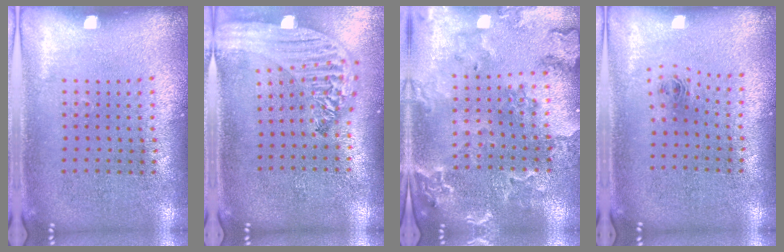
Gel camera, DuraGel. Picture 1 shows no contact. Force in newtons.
{"total": 2.5, "press": 2.1, "slide": 1.4}
{"total": 1.8, "press": 1.8, "slide": 0.3}
{"total": 0.9, "press": 0.4, "slide": 0.8}